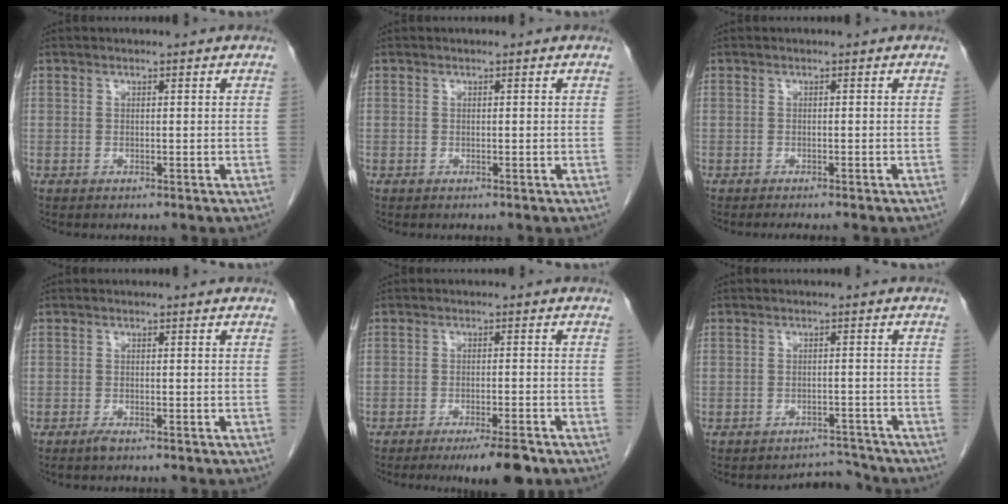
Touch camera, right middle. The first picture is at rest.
{"total": 0.0}
{"total": 4.6, "force": [-4.0, 0.5, 2.2], "torque": [-0.022, -0.006, -0.049]}
{"total": 1.0, "force": [-0.8, 0.0, 0.6], "torque": [-0.015, -0.002, -0.014]}
{"total": 5.9, "force": [-4.2, 0.4, 4.1], "torque": [-0.055, -0.013, -0.063]}
{"total": 3.5, "force": [-3.2, 0.0, -1.3], "torque": [0.025, 0.011, -0.041]}